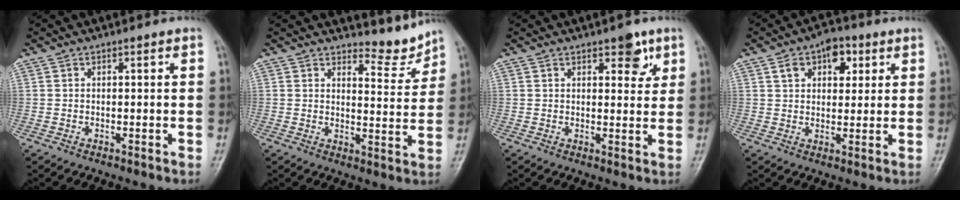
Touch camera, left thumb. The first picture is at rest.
{"total": 5.2, "force": [5.1, 1.0, 0.3], "torque": [0.011, -0.059, 0.073]}
{"total": 4.6, "force": [2.6, 2.2, 3.1], "torque": [-0.018, -0.013, 0.032]}
{"total": 8.0, "force": [3.6, 5.1, 5.1], "torque": [-0.043, -0.002, 0.051]}